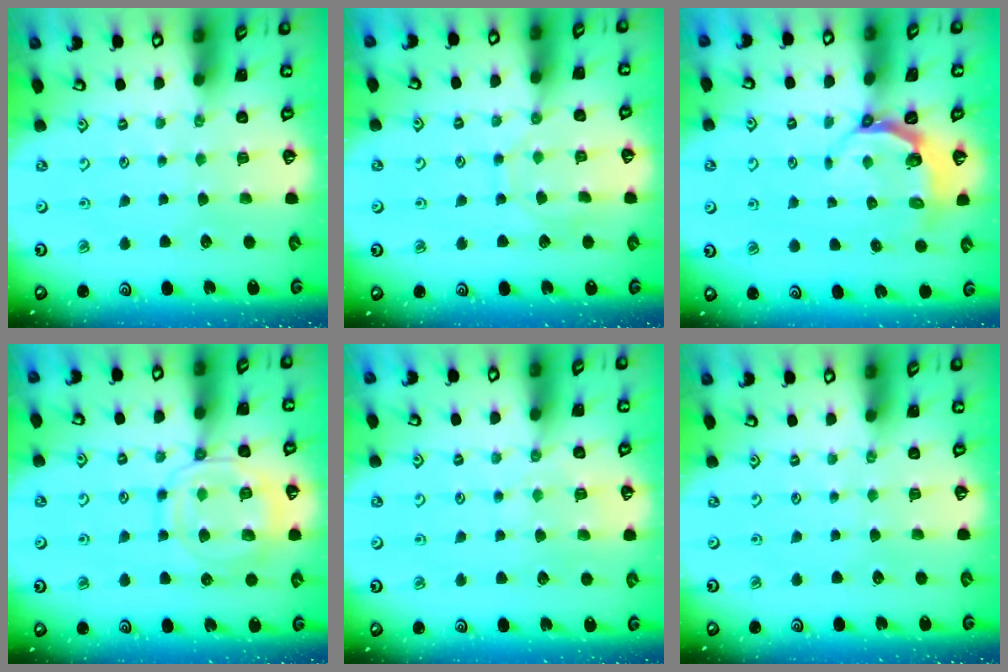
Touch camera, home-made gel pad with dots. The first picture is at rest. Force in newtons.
{"total": 8.3, "press": 8.3, "slide": 0.6}
{"total": 4.8, "press": 3.7, "slide": 3.1}
{"total": 12.4, "press": 12.3, "slide": 1.2}
{"total": 4.0, "press": 3.9, "slide": 0.6}
{"total": 0.0}